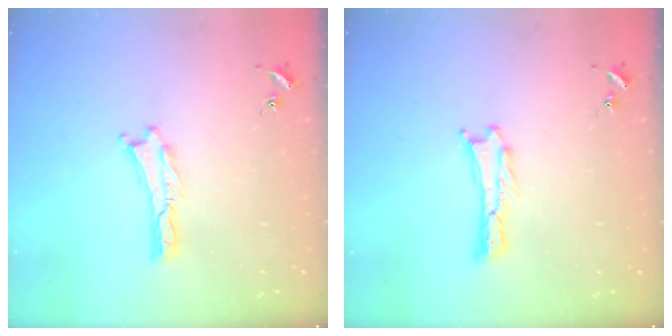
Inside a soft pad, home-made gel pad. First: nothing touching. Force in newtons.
{"total": 0.0}